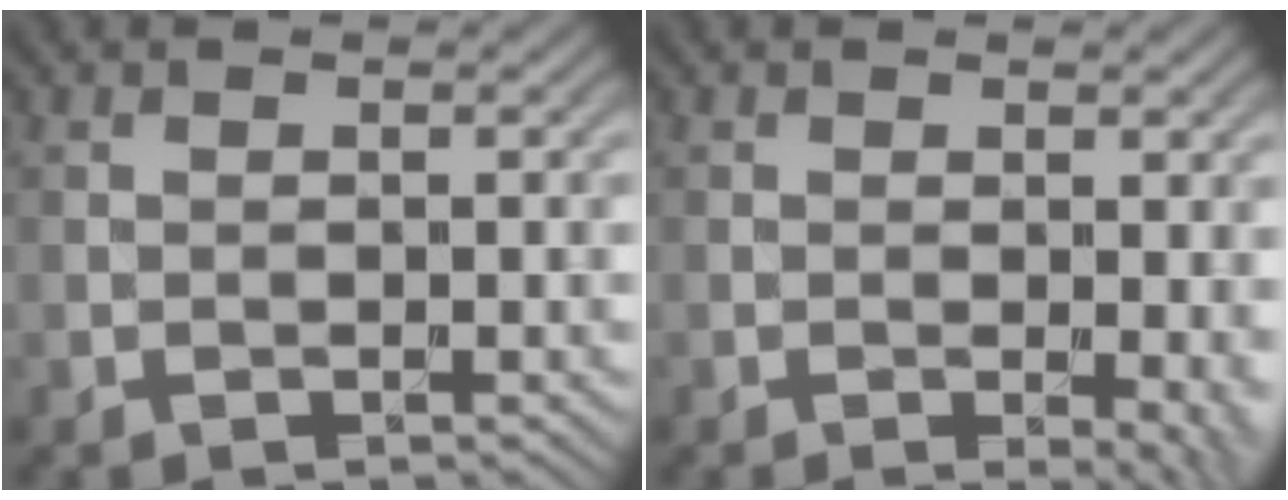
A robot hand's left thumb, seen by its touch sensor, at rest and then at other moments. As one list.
[{"total": 3.4, "force": [-0.3, 1.0, 3.3], "torque": [-0.039, -0.005, -0.005]}]